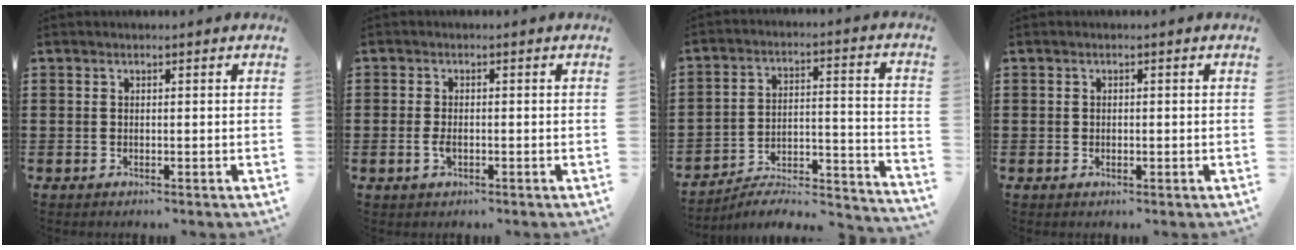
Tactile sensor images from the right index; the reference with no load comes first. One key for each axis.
{"total": 2.2, "fx": -0.5, "fy": 1.1, "fz": 1.8, "tx": -0.050, "ty": -0.006, "tz": -0.014}
{"total": 4.8, "fx": -4.2, "fy": 1.1, "fz": 1.8, "tx": -0.033, "ty": -0.008, "tz": -0.088}
{"total": 0.7, "fx": -0.1, "fy": 0.5, "fz": 0.5, "tx": -0.010, "ty": 0.003, "tz": -0.003}